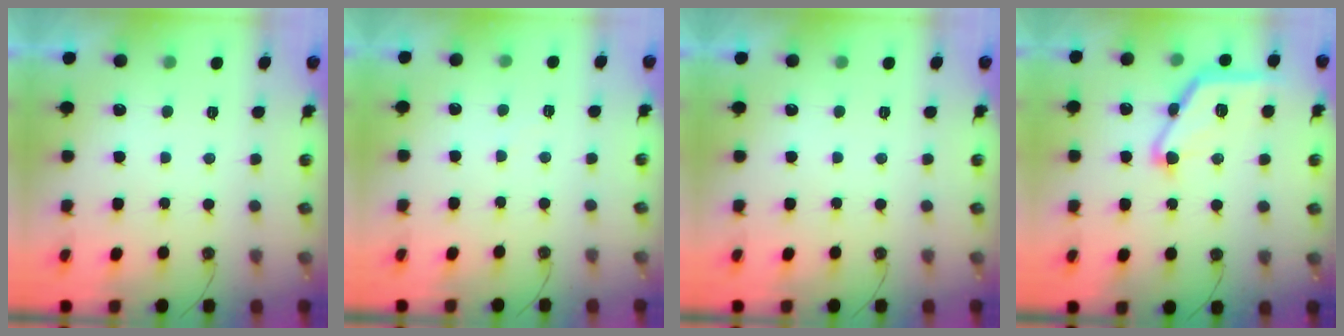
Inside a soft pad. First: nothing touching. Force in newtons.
{"total": 2.9, "press": 2.9, "slide": 0.4}
{"total": 0.0}
{"total": 15.9, "press": 15.9, "slide": 0.5}